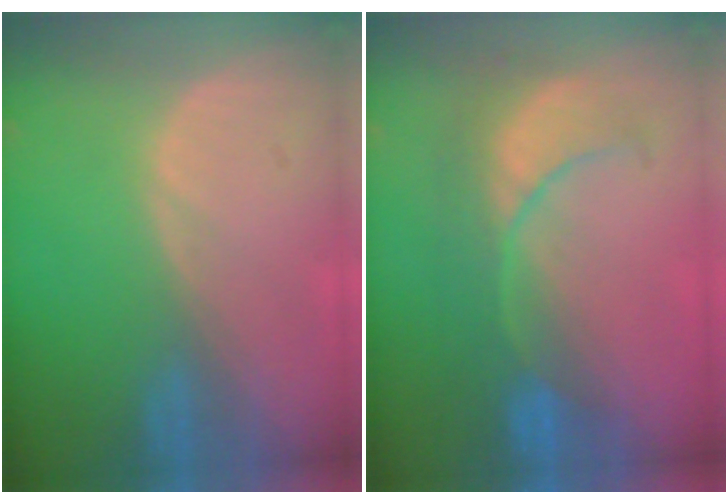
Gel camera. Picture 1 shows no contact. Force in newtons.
{"total": 8.5, "press": 8.4, "slide": 1.7}